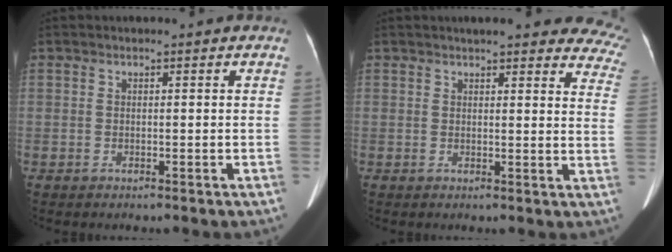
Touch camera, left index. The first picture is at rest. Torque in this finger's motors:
{"motor_torque": [0.65, -0.82, 0.33, 0.06]}